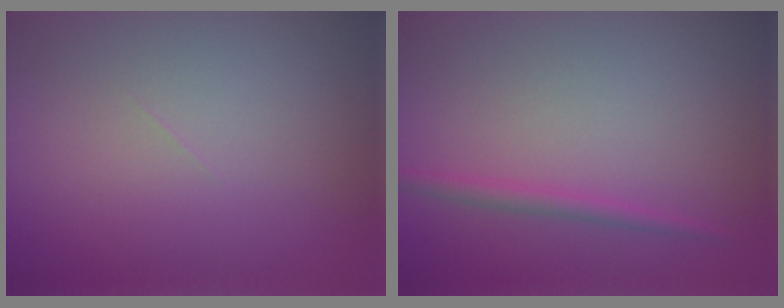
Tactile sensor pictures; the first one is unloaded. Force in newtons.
{"total": 1.4, "press": 1.4, "slide": 0.1}